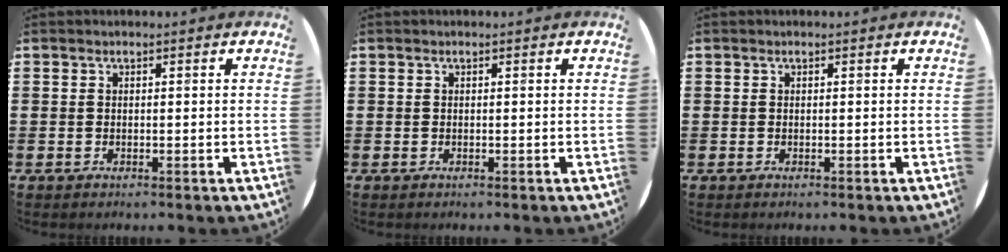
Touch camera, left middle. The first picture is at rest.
{"total": 0.0}
{"total": 0.0}